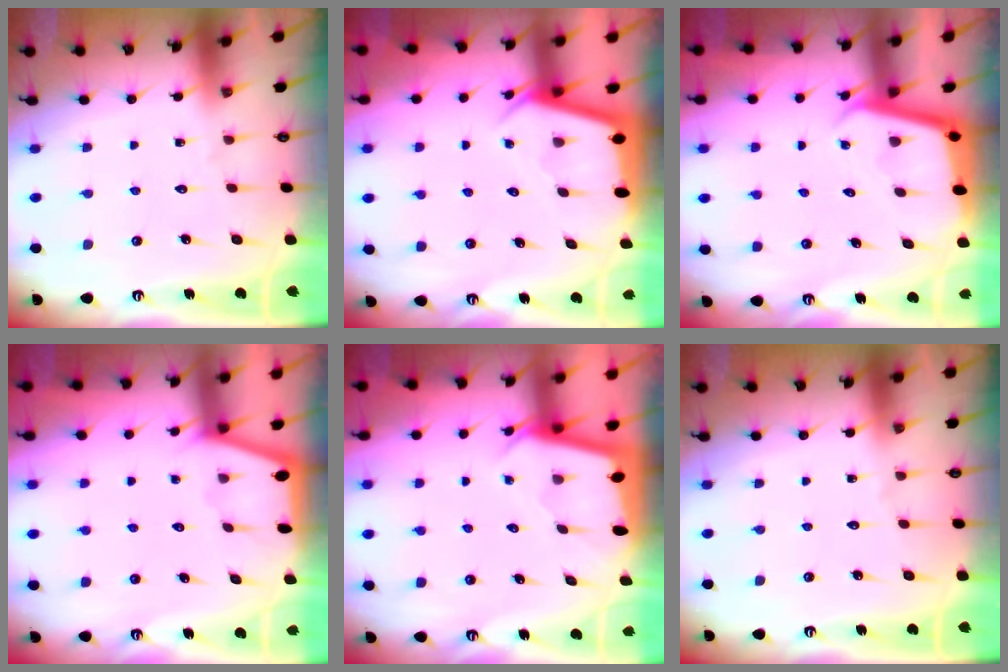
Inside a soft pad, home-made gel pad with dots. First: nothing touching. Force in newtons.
{"total": 2.9, "press": 2.8, "slide": 0.3}
{"total": 3.4, "press": 3.4, "slide": 0.3}
{"total": 1.1, "press": 1.0, "slide": 0.2}
{"total": 2.1, "press": 2.1, "slide": 0.2}
{"total": 0.0}